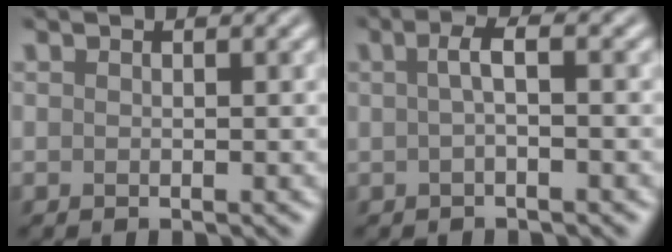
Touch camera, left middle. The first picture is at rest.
{"total": 1.9, "force": [0.1, 0.4, 1.8], "torque": [-0.037, 0.006, 0.000]}